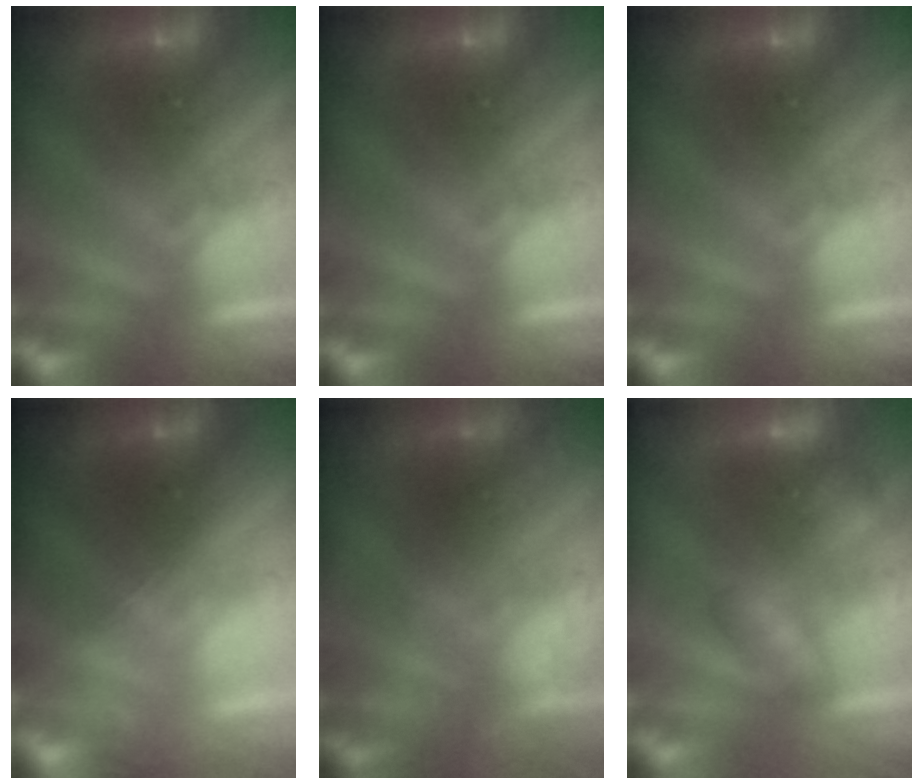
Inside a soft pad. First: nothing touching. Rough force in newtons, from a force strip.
{"total": 0.0}
{"total": 0.0}
{"total": 1.8}
{"total": 1.3}
{"total": 2.9}